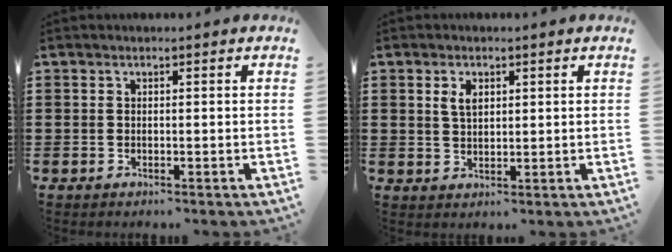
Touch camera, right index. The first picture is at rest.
{"total": 2.7, "force": [1.1, 1.5, 2.0], "torque": [-0.045, 0.006, 0.019]}